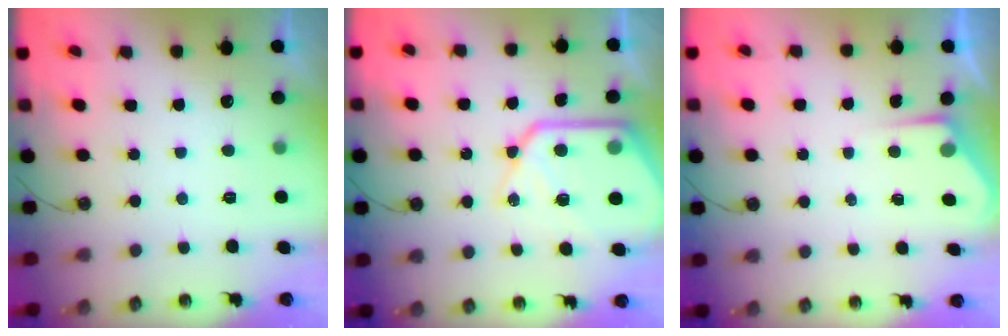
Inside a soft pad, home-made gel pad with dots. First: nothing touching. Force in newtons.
{"total": 18.9, "press": 18.7, "slide": 2.2}
{"total": 2.3, "press": 2.3, "slide": 0.3}